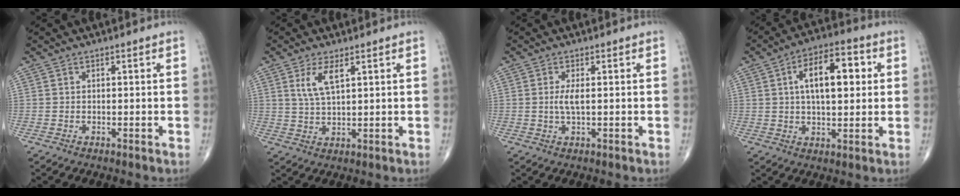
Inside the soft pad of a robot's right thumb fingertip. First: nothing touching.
{"total": 5.2, "force": [2.3, 1.7, 4.3], "torque": [-0.089, -0.009, 0.052]}
{"total": 2.5, "force": [0.2, 0.5, 2.4], "torque": [-0.059, -0.005, 0.005]}
{"total": 12.8, "force": [2.8, 6.1, 11.0], "torque": [-0.158, 0.012, 0.041]}